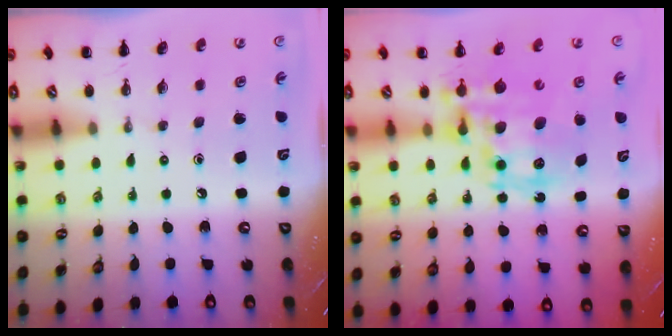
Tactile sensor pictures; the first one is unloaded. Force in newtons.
{"total": 16.0, "press": 15.5, "slide": 3.6}